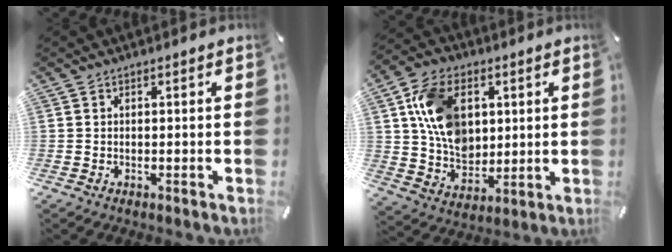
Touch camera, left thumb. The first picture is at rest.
{"total": 14.0, "force": [3.7, 10.7, 8.2], "torque": [-0.152, 0.012, 0.074]}